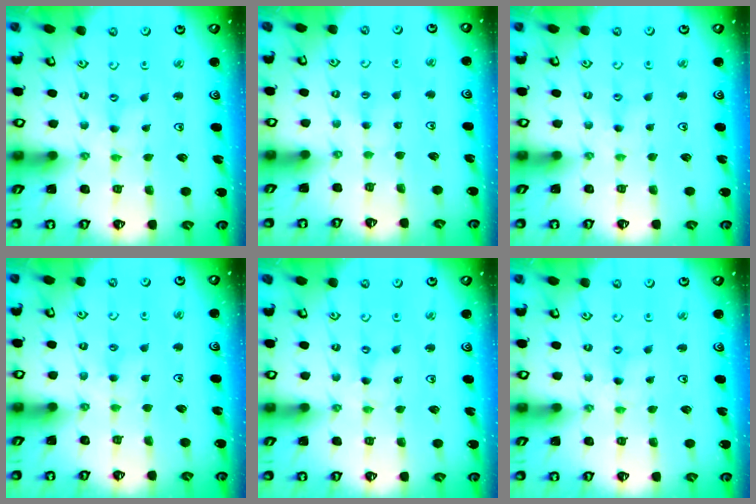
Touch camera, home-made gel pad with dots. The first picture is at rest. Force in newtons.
{"total": 2.7, "press": 2.7, "slide": 0.3}
{"total": 2.4, "press": 2.4, "slide": 0.4}
{"total": 3.7, "press": 3.6, "slide": 0.7}
{"total": 0.0}
{"total": 0.0}